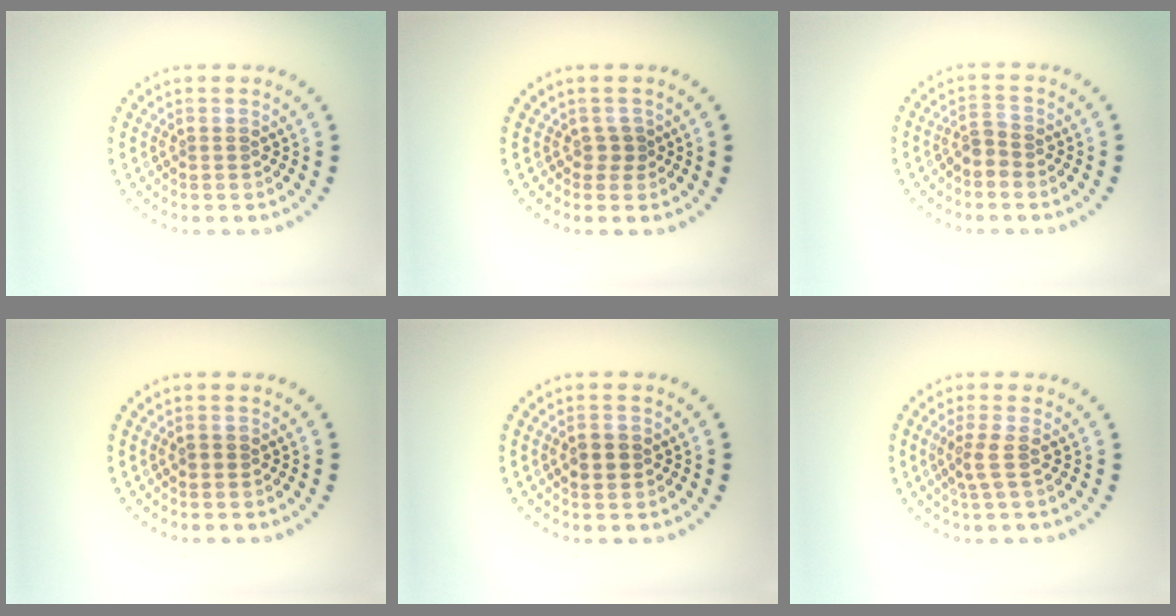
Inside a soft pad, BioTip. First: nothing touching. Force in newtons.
{"total": 1.0, "press": 0.8, "slide": 0.5}
{"total": 1.7, "press": 1.2, "slide": 1.1}
{"total": 0.8, "press": 0.8, "slide": 0.3}
{"total": 2.4, "press": 2.4, "slide": 0.1}
{"total": 1.8, "press": 1.4, "slide": 1.2}